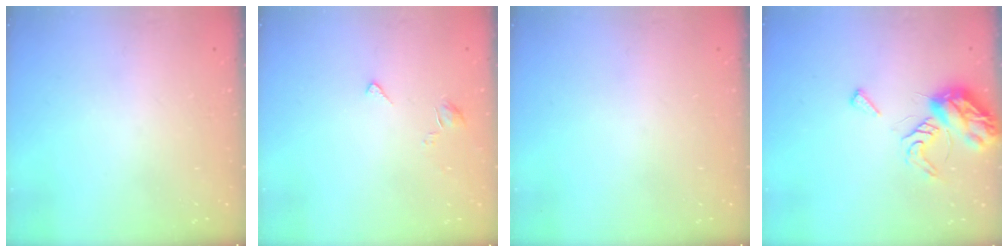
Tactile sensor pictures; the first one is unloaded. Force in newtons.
{"total": 2.7, "press": 2.7, "slide": 0.5}
{"total": 0.0}
{"total": 8.1, "press": 8.1, "slide": 0.8}